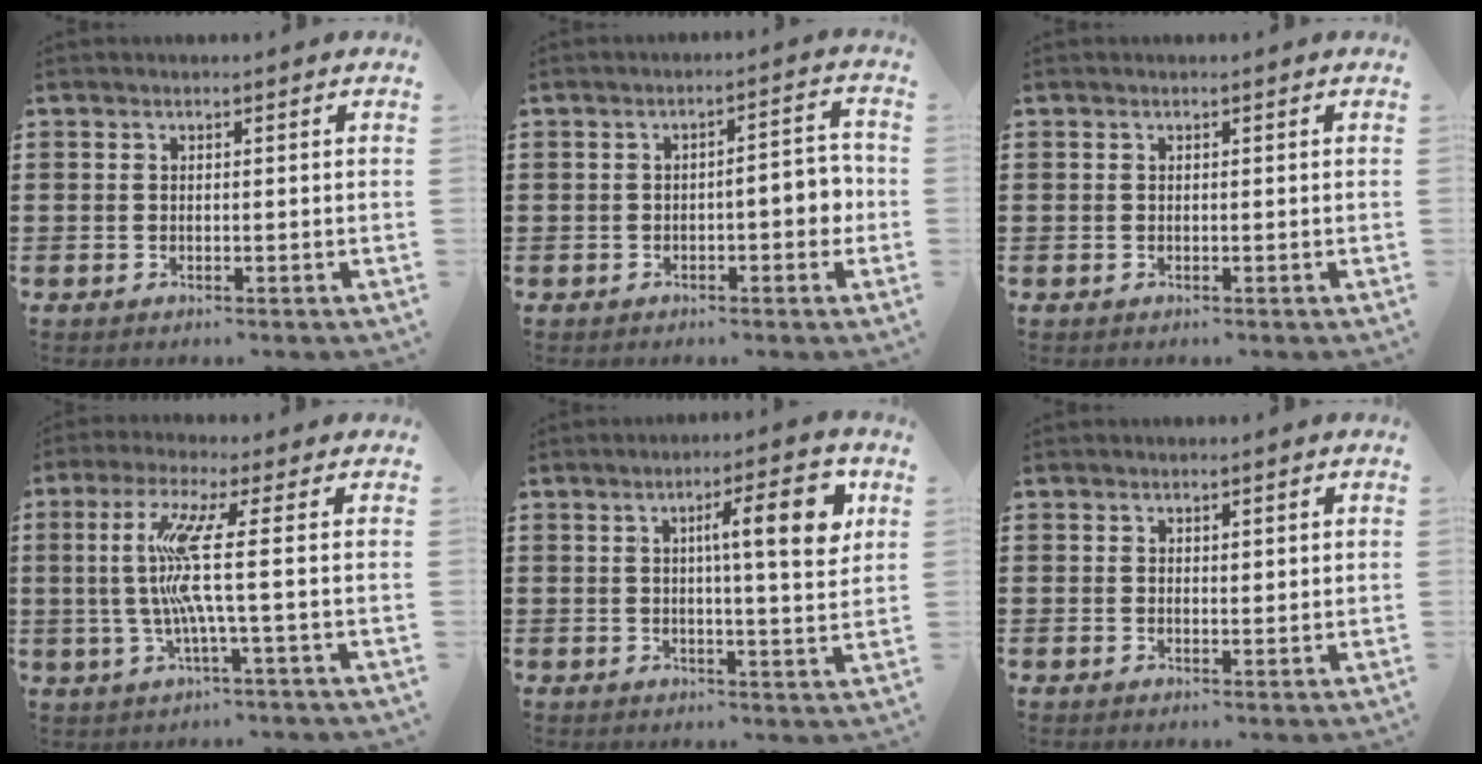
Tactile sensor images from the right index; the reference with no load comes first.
{"total": 3.8, "force": [-1.1, 1.3, 3.5], "torque": [-0.052, 0.004, -0.024]}
{"total": 0.0}
{"total": 8.8, "force": [0.2, -0.6, 8.7], "torque": [-0.198, -0.021, -0.015]}
{"total": 9.3, "force": [3.0, 1.5, 8.7], "torque": [-0.132, -0.009, 0.037]}
{"total": 0.9, "force": [0.6, 0.4, 0.4], "torque": [-0.008, 0.004, 0.012]}